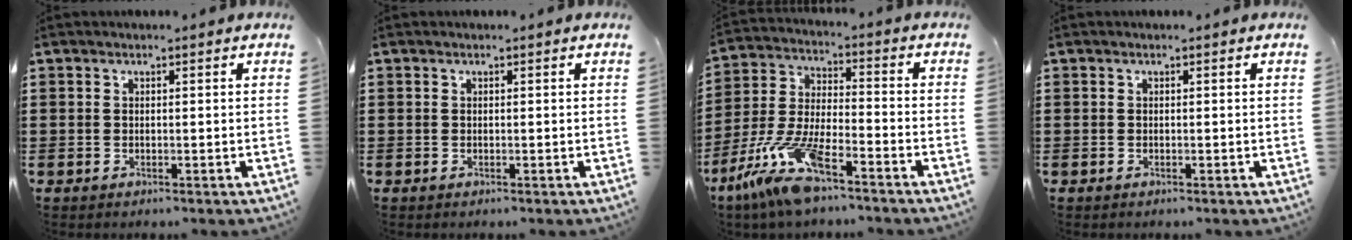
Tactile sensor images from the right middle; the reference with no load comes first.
{"total": 0.0}
{"total": 10.8, "force": [-8.0, 2.0, 7.0], "torque": [-0.165, -0.002, -0.162]}
{"total": 0.0}